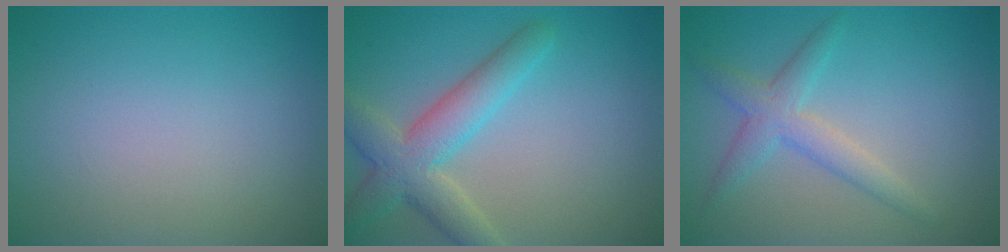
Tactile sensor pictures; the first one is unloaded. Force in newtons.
{"total": 5.2, "press": 5.2, "slide": 0.2}
{"total": 3.0, "press": 3.0, "slide": 0.1}